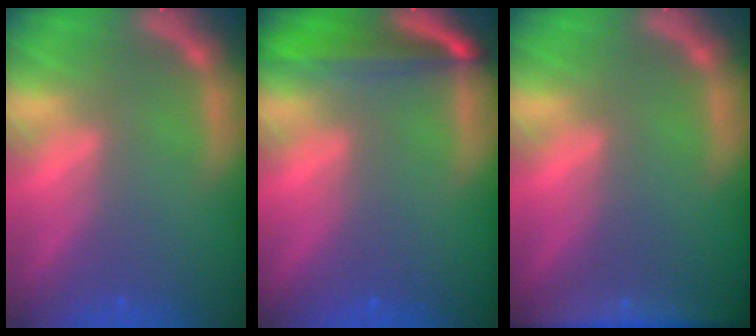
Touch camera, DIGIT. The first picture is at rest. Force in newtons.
{"total": 5.5}
{"total": 5.5}